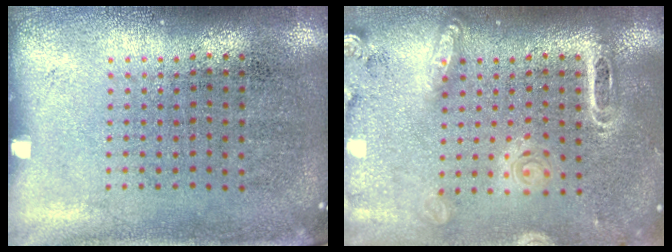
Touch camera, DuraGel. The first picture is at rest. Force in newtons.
{"total": 2.1, "press": 1.9, "slide": 0.9}